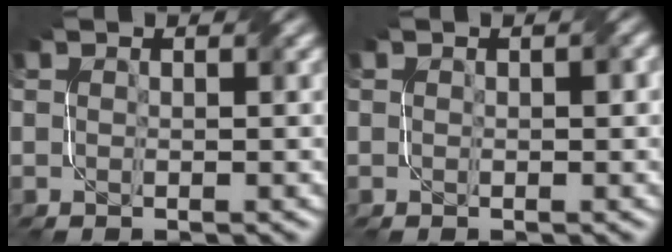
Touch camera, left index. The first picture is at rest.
{"total": 0.8, "force": [0.0, 0.5, 0.6], "torque": [-0.008, 0.001, 0.000]}